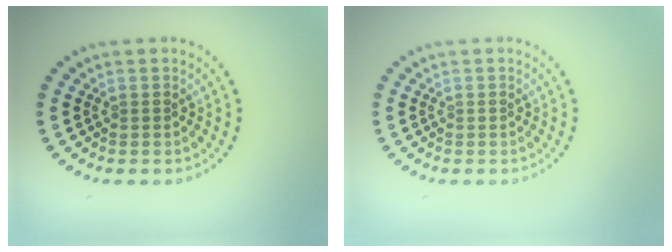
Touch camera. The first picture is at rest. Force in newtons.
{"total": 0.0}